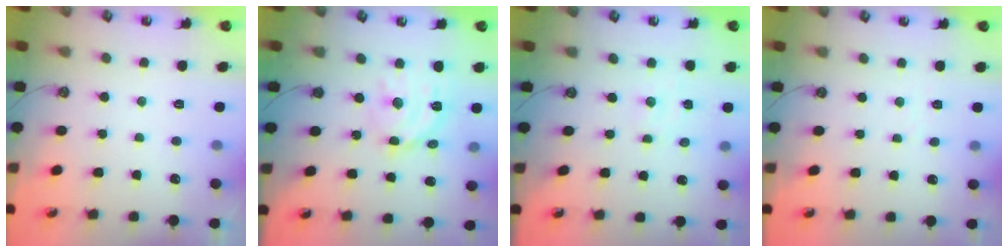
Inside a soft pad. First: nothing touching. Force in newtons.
{"total": 12.2, "press": 12.2, "slide": 1.0}
{"total": 2.4, "press": 2.4, "slide": 0.5}
{"total": 2.5, "press": 2.5, "slide": 0.4}